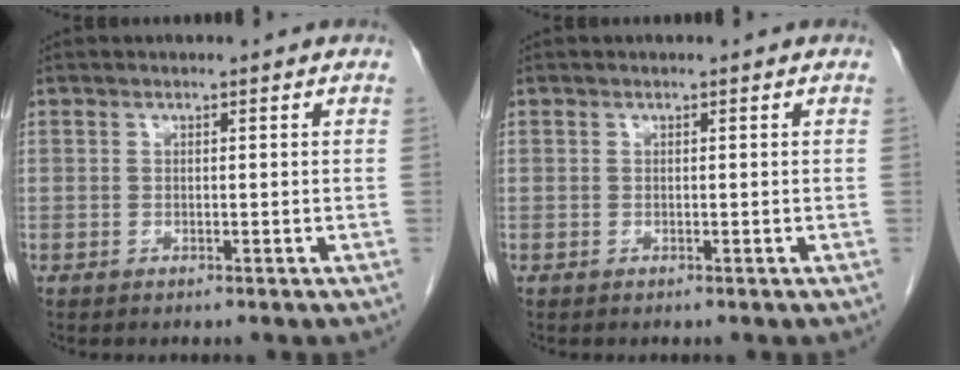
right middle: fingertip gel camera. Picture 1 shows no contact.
{"total": 0.0}